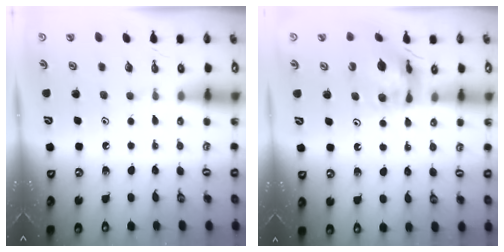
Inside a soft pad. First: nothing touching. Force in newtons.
{"total": 11.7, "press": 11.6, "slide": 1.3}